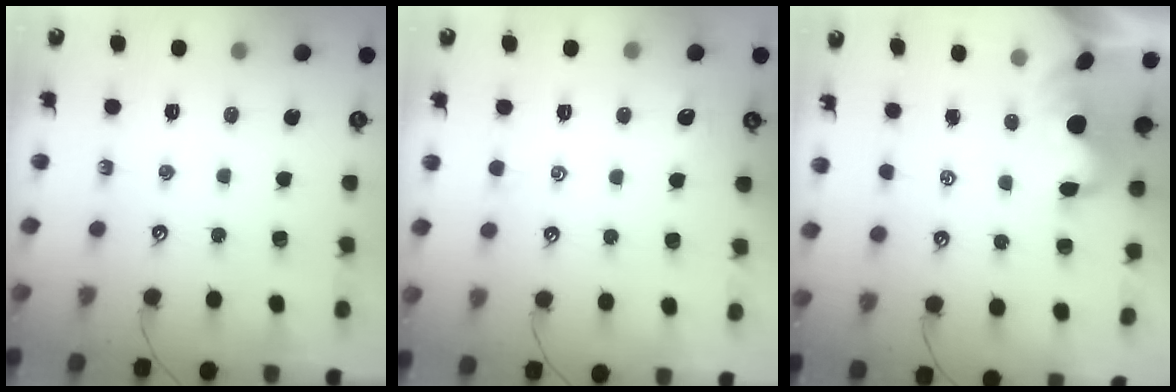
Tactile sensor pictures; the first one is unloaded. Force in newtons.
{"total": 0.6, "press": 0.3, "slide": 0.5}
{"total": 2.3, "press": 2.2, "slide": 0.8}